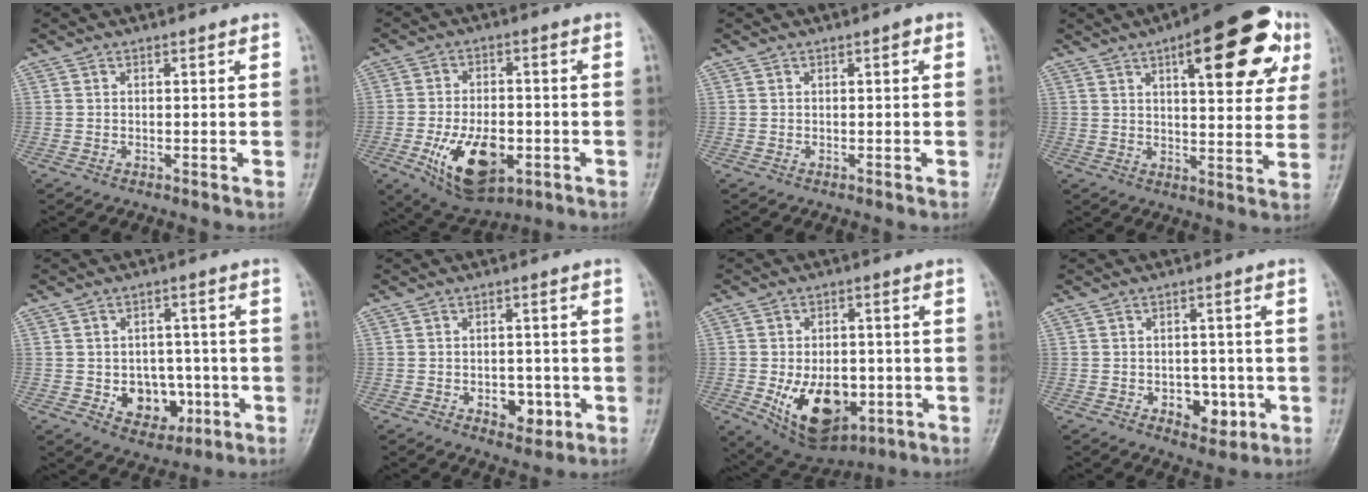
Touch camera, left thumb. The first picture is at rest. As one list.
[{"total": 13.6, "force": [-4.6, 7.5, 10.3], "torque": [-0.154, 0.009, -0.067]}, {"total": 0.9, "force": [0.1, 0.4, 0.8], "torque": [-0.012, 0.002, 0.000]}, {"total": 19.8, "force": [8.6, 7.3, 16.3], "torque": [-0.181, -0.009, 0.111]}, {"total": 8.9, "force": [-2.4, 7.0, 5.0], "torque": [-0.029, 0.017, -0.026]}, {"total": 5.6, "force": [-2.0, 3.7, 3.6], "torque": [-0.022, 0.011, -0.022]}, {"total": 14.4, "force": [-4.2, 9.0, 10.4], "torque": [-0.130, 0.005, -0.048]}, {"total": 6.4, "force": [-2.2, 4.4, 4.2], "torque": [-0.023, 0.013, -0.024]}]